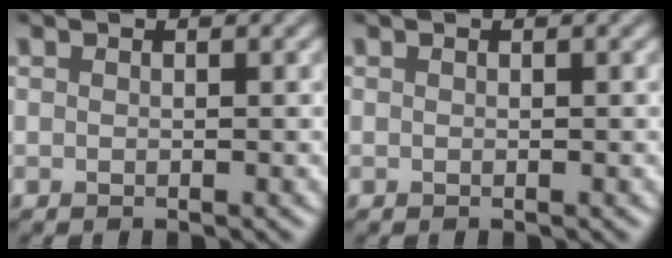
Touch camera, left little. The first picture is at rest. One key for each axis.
{"total": 0.0}